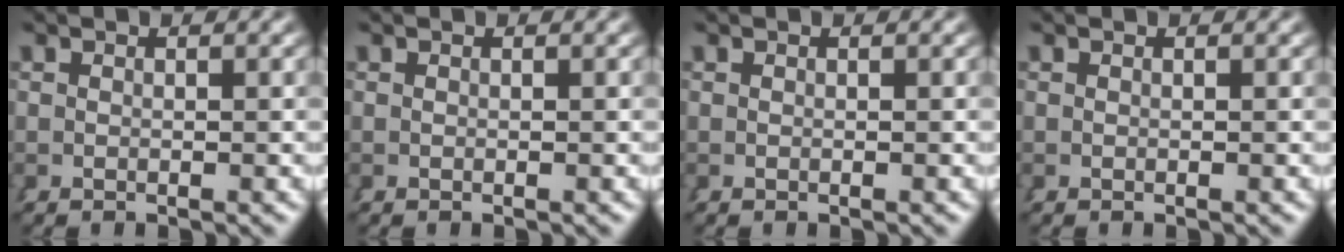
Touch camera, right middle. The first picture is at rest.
{"total": 0.0}
{"total": 0.0}
{"total": 0.0}